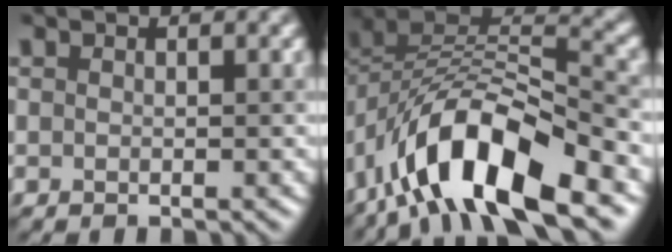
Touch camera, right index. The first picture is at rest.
{"total": 12.0, "force": [-6.6, 5.3, 8.6], "torque": [-0.144, 0.015, -0.128]}